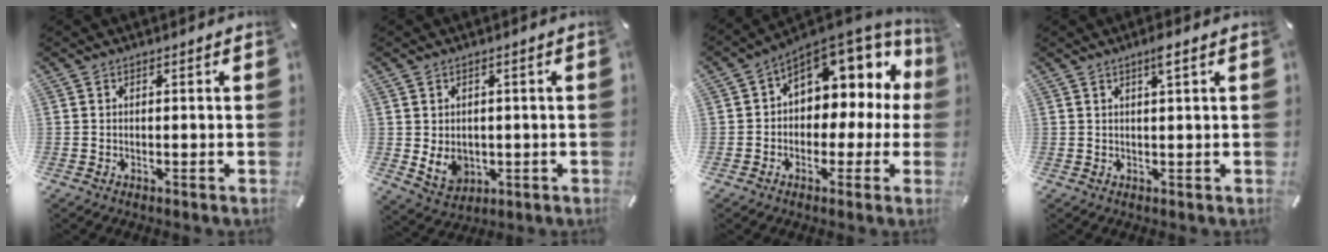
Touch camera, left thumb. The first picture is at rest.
{"total": 5.8, "force": [0.2, 5.1, 2.8], "torque": [-0.057, -0.005, 0.005]}
{"total": 9.8, "force": [4.5, 7.1, 5.1], "torque": [-0.064, -0.047, 0.079]}
{"total": 2.7, "force": [1.5, 0.0, 2.2], "torque": [-0.047, 0.000, 0.024]}